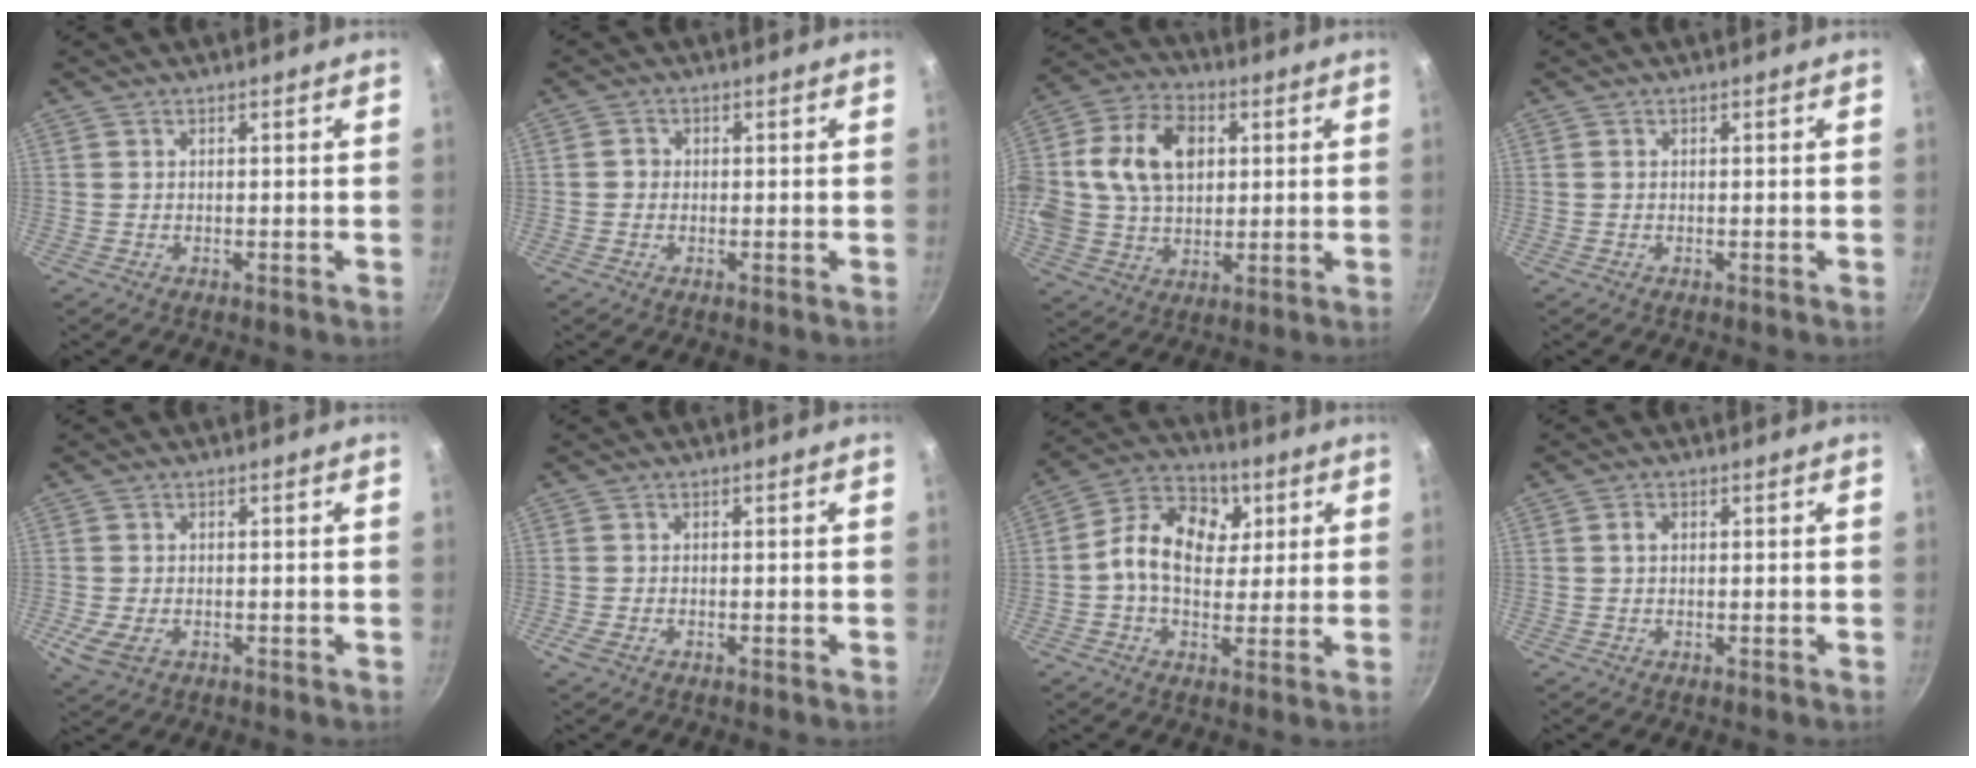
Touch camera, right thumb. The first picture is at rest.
{"total": 1.7, "force": [-0.2, 1.6, 0.6], "torque": [-0.002, 0.007, -0.005]}
{"total": 20.3, "force": [4.0, 14.5, 13.6], "torque": [-0.250, 0.022, 0.061]}
{"total": 0.0}
{"total": 4.3, "force": [-1.2, 2.8, 3.0], "torque": [-0.060, -0.008, -0.019]}
{"total": 1.8, "force": [-0.7, 1.0, 1.2], "torque": [-0.029, 0.001, -0.015]}
{"total": 12.5, "force": [2.3, 9.2, 8.1], "torque": [-0.109, 0.004, 0.016]}
{"total": 1.4, "force": [0.2, 1.0, 0.9], "torque": [-0.015, 0.006, 0.003]}